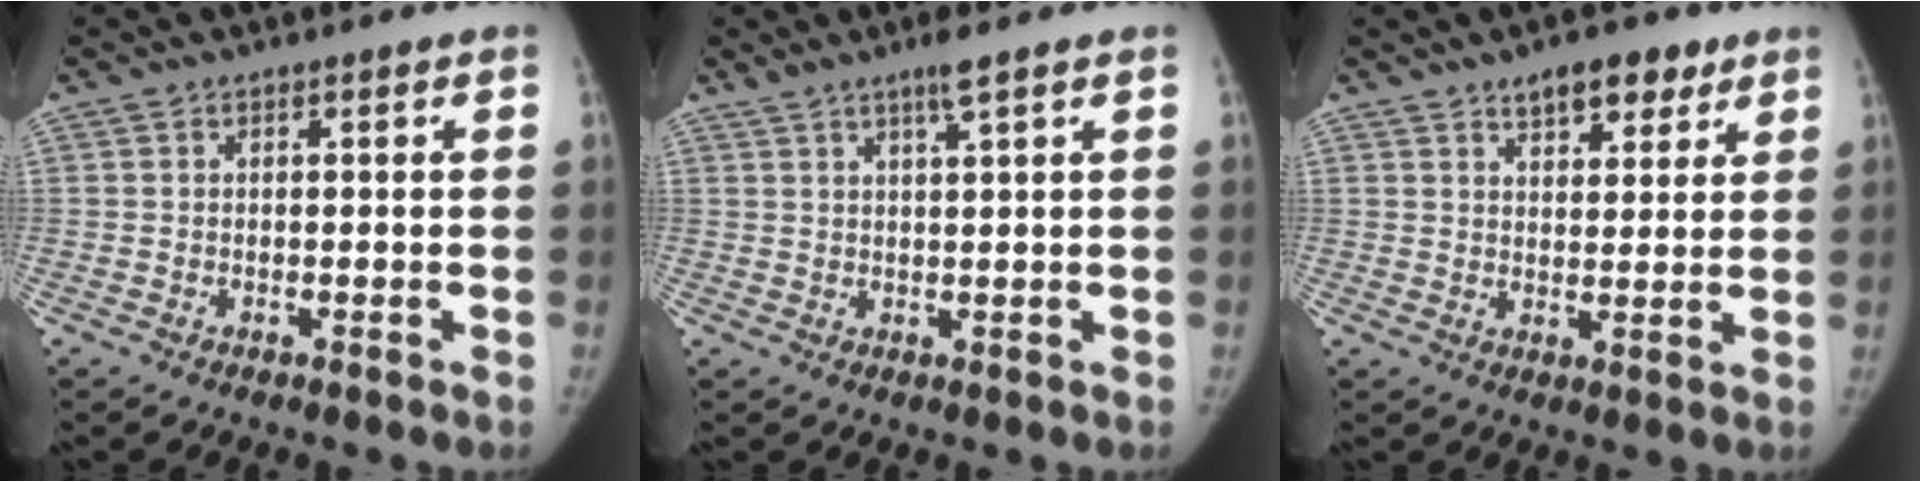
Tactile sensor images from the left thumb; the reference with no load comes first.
{"total": 3.7, "force": [2.5, 0.0, 2.8], "torque": [-0.056, -0.005, 0.048]}
{"total": 7.5, "force": [4.8, 3.7, 4.4], "torque": [-0.032, -0.022, 0.068]}